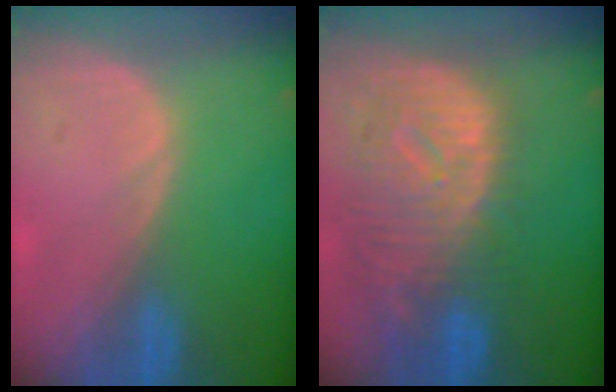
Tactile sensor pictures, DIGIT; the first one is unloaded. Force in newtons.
{"total": 12.3, "press": 10.6, "slide": 6.1}